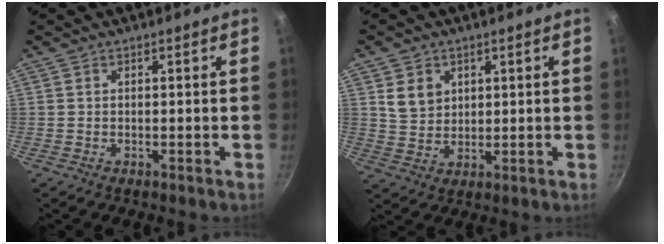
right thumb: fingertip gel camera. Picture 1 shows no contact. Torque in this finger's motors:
{"motor_torque": [-0.59, 0.52, 0.36, -0.31, -0.01]}